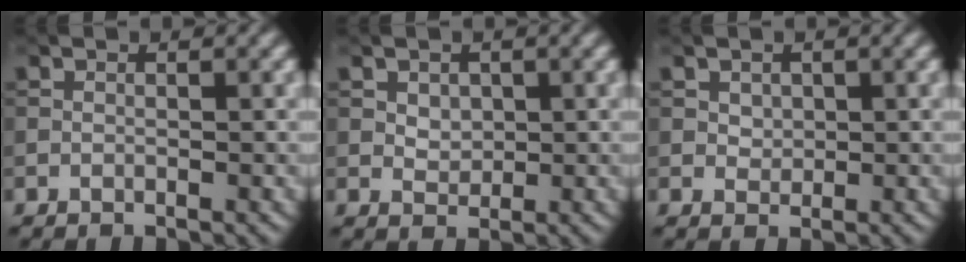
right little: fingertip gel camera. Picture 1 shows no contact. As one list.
[{"total": 1.5, "force": [0.4, 1.2, 0.8], "torque": [-0.014, -0.003, 0.010]}, {"total": 1.1, "force": [0.4, 1.0, 0.4], "torque": [-0.007, -0.003, 0.010]}]